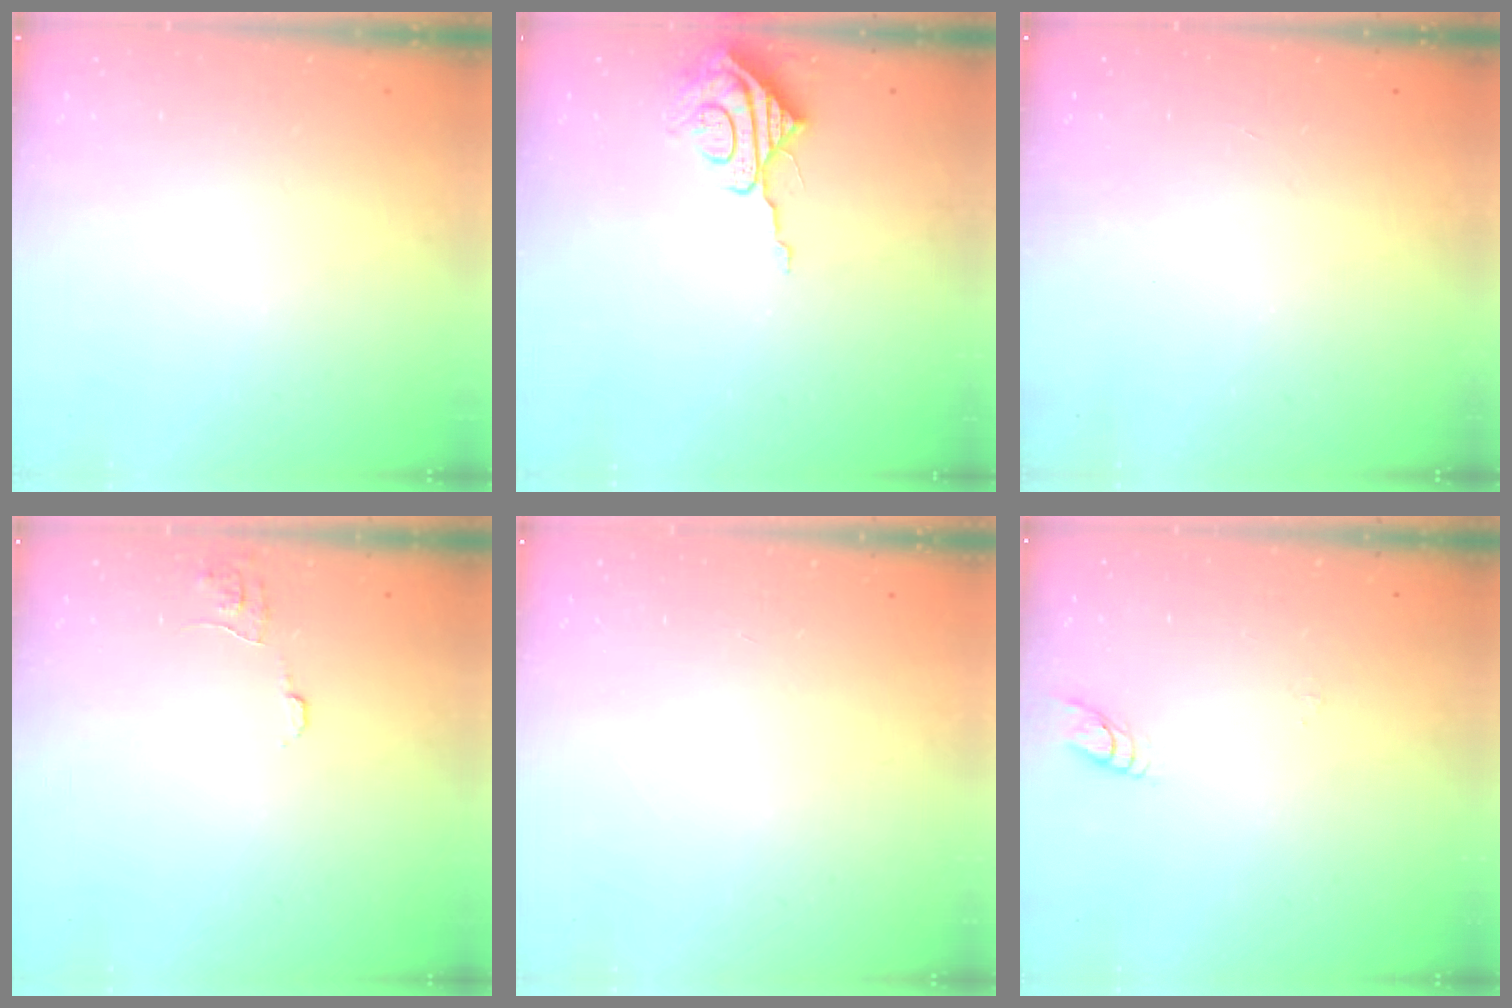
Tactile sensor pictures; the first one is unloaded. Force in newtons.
{"total": 8.1, "press": 8.1, "slide": 0.5}
{"total": 0.0}
{"total": 5.3, "press": 5.2, "slide": 0.4}
{"total": 0.0}
{"total": 4.8, "press": 4.8, "slide": 0.4}